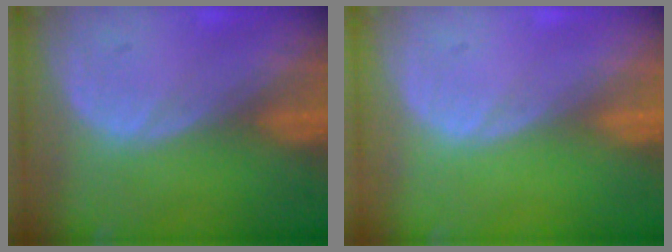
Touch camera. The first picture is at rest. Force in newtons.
{"total": 0.0}